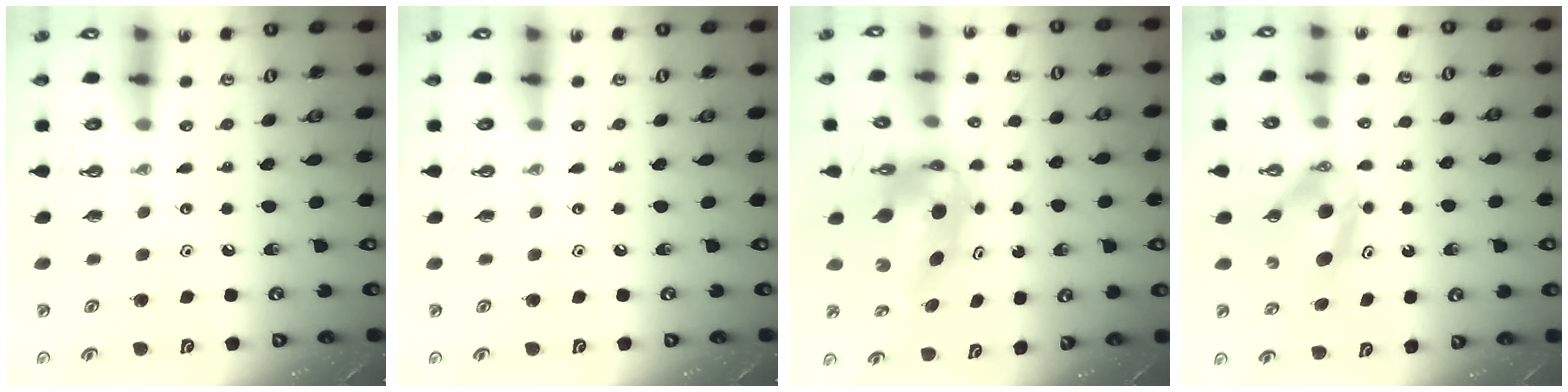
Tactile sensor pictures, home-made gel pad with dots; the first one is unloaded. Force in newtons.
{"total": 0.0}
{"total": 7.5, "press": 7.5, "slide": 0.6}
{"total": 6.6, "press": 6.2, "slide": 2.4}